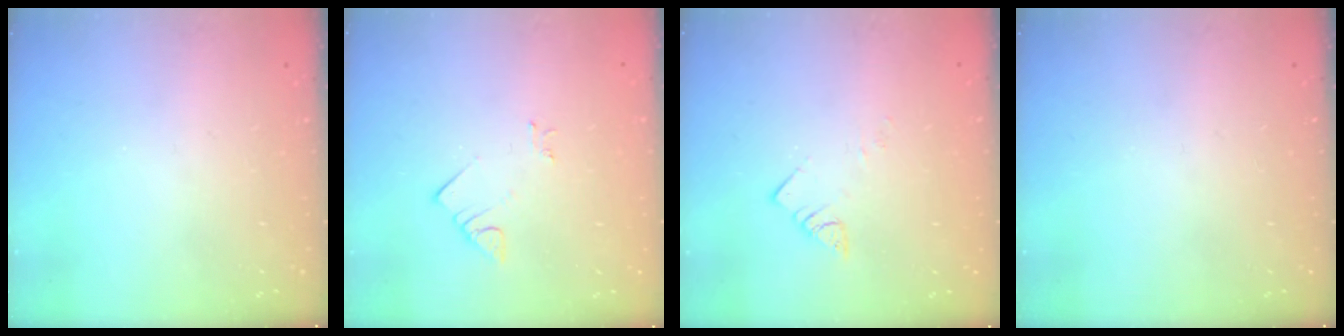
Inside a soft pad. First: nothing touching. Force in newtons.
{"total": 2.7, "press": 2.7, "slide": 0.2}
{"total": 2.9, "press": 2.9, "slide": 0.2}
{"total": 0.0}